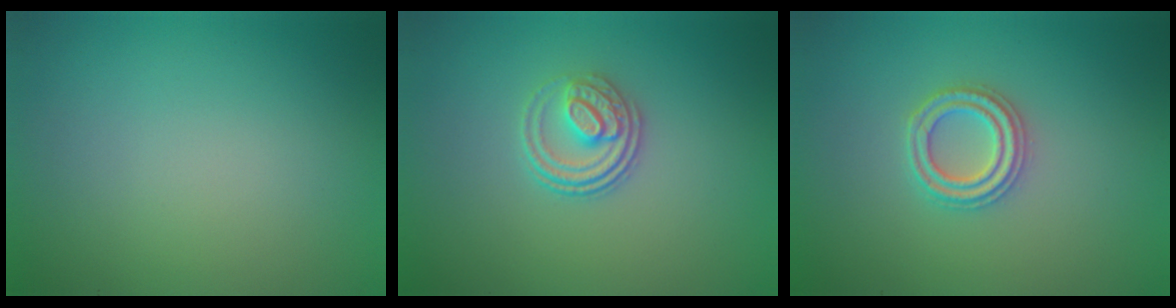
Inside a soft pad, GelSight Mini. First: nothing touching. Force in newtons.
{"total": 3.0, "press": 2.5, "slide": 1.7}
{"total": 2.7, "press": 2.6, "slide": 0.7}